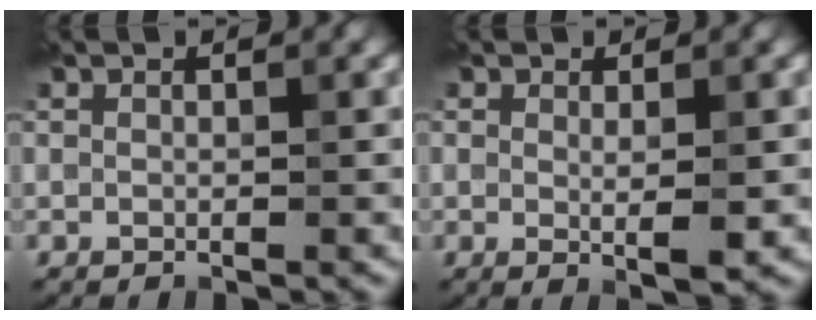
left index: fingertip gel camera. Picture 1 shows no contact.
{"total": 2.0, "force": [0.1, 0.5, 1.9], "torque": [-0.031, -0.006, 0.003]}